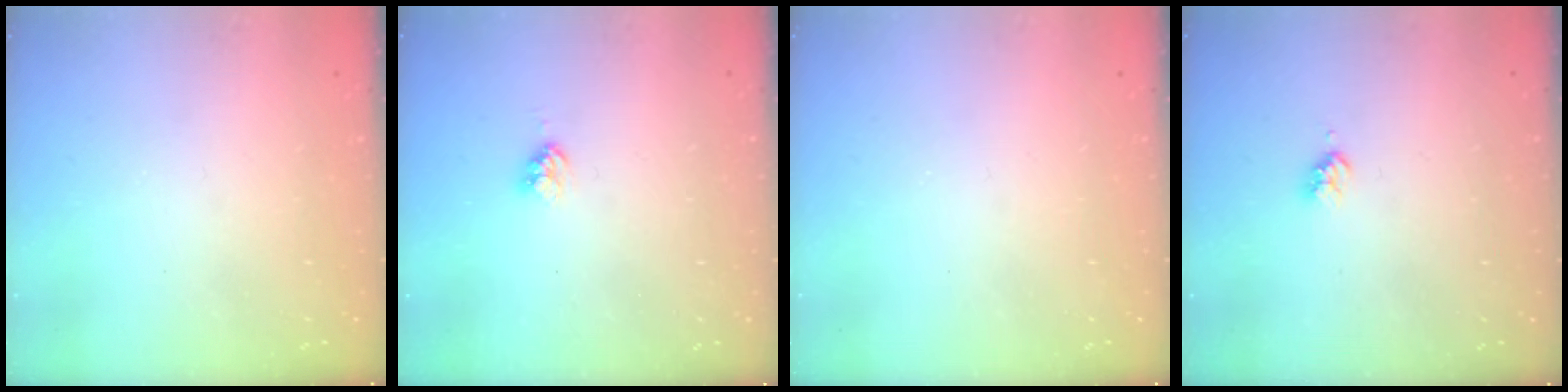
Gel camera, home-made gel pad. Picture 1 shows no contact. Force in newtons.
{"total": 3.8, "press": 3.8, "slide": 0.5}
{"total": 0.0}
{"total": 3.1, "press": 3.0, "slide": 0.4}